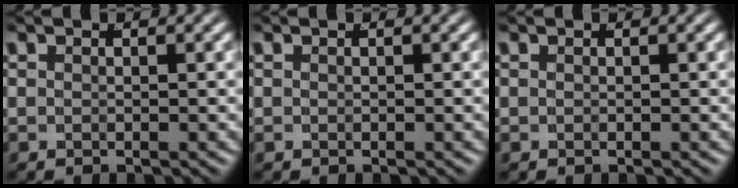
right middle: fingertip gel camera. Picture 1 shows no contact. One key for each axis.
{"total": 0.0}
{"total": 0.0}